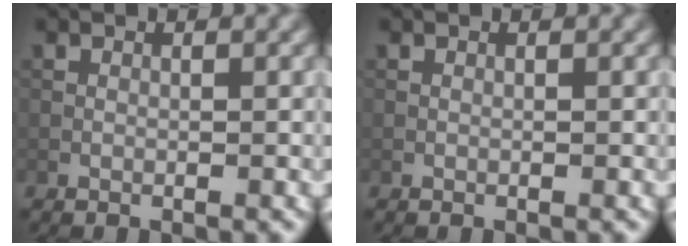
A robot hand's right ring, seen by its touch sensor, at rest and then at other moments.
{"total": 0.0}